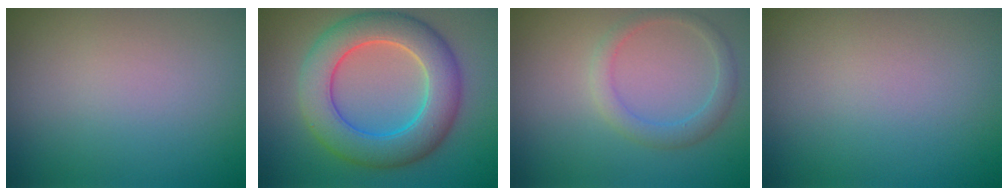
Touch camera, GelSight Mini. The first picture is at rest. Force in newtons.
{"total": 8.0, "press": 8.0, "slide": 0.3}
{"total": 2.2, "press": 2.2, "slide": 0.1}
{"total": 0.0}